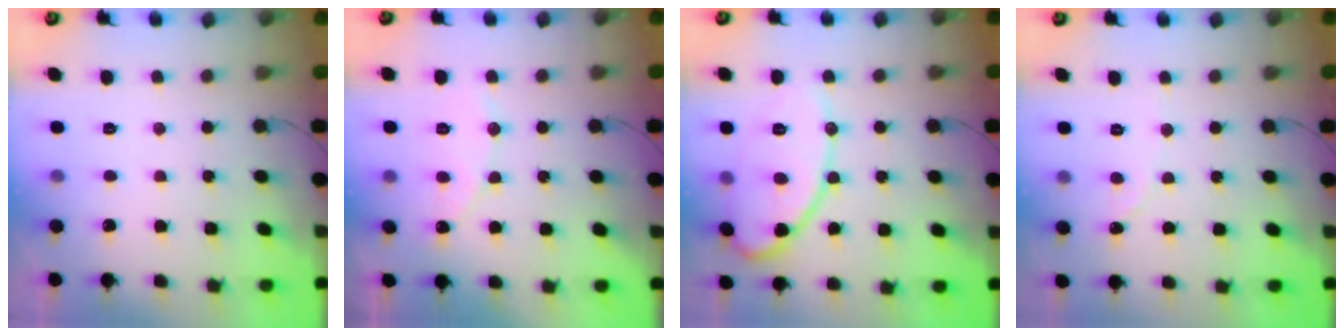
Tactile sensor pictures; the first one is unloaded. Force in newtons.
{"total": 5.6, "press": 5.6, "slide": 0.5}
{"total": 12.7, "press": 12.7, "slide": 0.7}
{"total": 0.0}